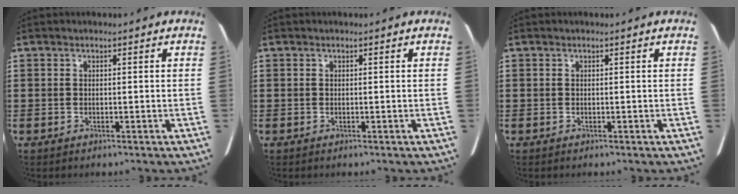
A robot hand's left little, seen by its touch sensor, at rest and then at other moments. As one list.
[{"total": 0.0}, {"total": 0.0}]